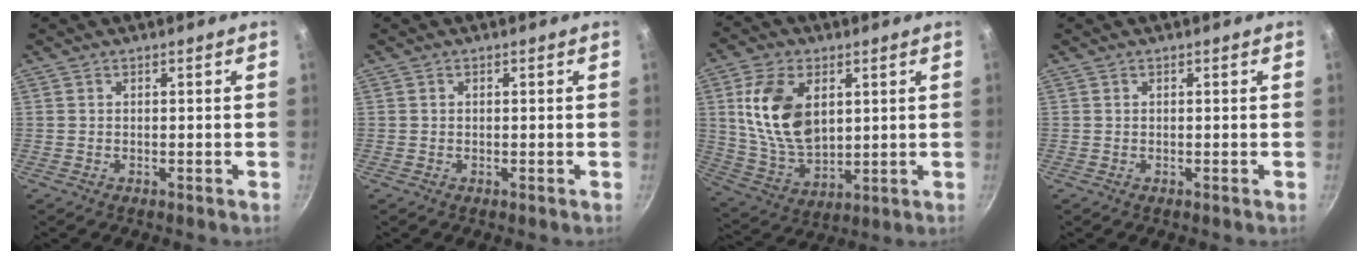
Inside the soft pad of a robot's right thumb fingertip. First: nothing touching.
{"total": 0.0}
{"total": 15.5, "force": [3.7, 9.7, 11.5], "torque": [-0.194, -0.019, 0.082]}
{"total": 0.0}